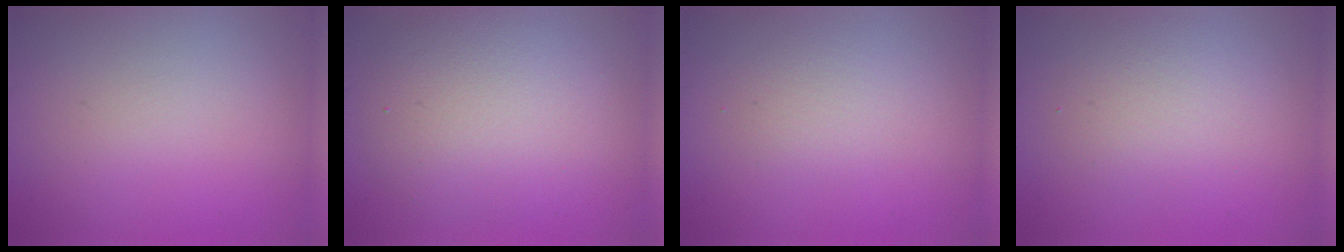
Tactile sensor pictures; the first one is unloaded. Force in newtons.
{"total": 6.1, "press": 6.1, "slide": 0.1}
{"total": 1.7, "press": 1.7, "slide": 0.0}
{"total": 2.9, "press": 2.9, "slide": 0.3}